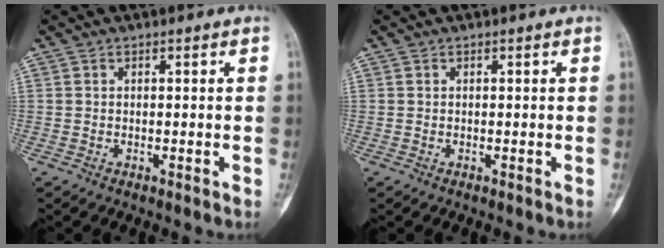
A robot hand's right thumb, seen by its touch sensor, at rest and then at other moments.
{"total": 0.0}